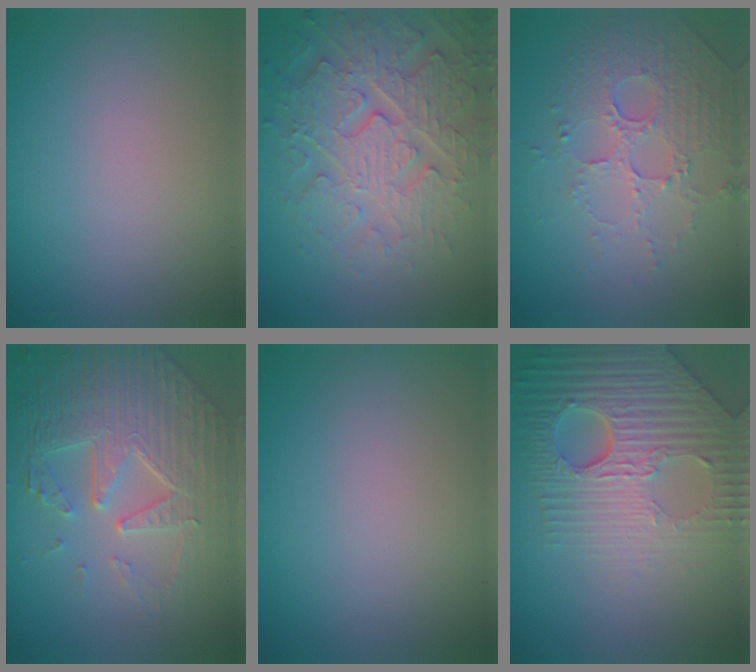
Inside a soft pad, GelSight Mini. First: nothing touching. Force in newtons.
{"total": 6.1, "press": 5.3, "slide": 3.0}
{"total": 5.0, "press": 3.4, "slide": 3.6}
{"total": 8.6, "press": 5.9, "slide": 6.3}
{"total": 0.0}
{"total": 8.7, "press": 6.0, "slide": 6.3}